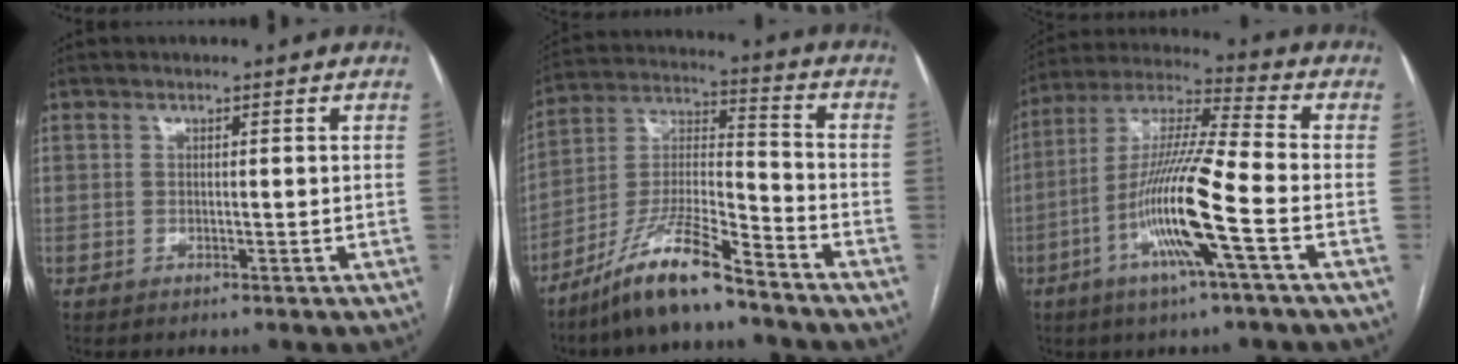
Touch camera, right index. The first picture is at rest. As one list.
[{"total": 12.9, "force": [-9.8, 1.3, 8.3], "torque": [-0.168, -0.006, -0.183]}, {"total": 15.0, "force": [-5.0, -0.1, 14.2], "torque": [-0.281, -0.002, -0.101]}]